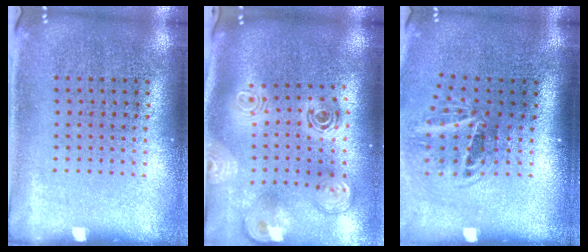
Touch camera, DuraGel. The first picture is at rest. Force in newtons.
{"total": 2.8, "press": 2.0, "slide": 2.0}
{"total": 2.0, "press": 1.3, "slide": 1.6}